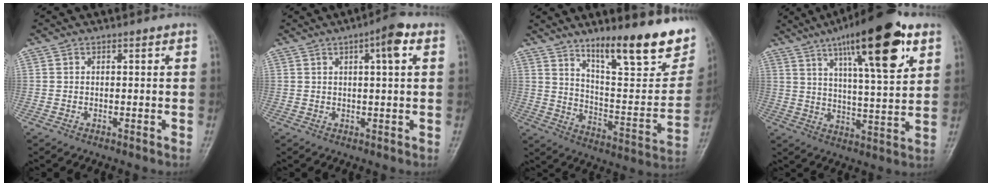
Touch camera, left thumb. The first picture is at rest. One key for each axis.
{"total": 5.7, "fx": 2.1, "fy": 1.1, "fz": 5.1, "tx": -0.076, "ty": 0.007, "tz": 0.027}
{"total": 23.7, "fx": 15.3, "fy": 6.4, "fz": 17.0, "tx": -0.200, "ty": -0.078, "tz": 0.240}
{"total": 20.3, "fx": 10.5, "fy": 5.1, "fz": 16.7, "tx": -0.233, "ty": -0.029, "tz": 0.163}